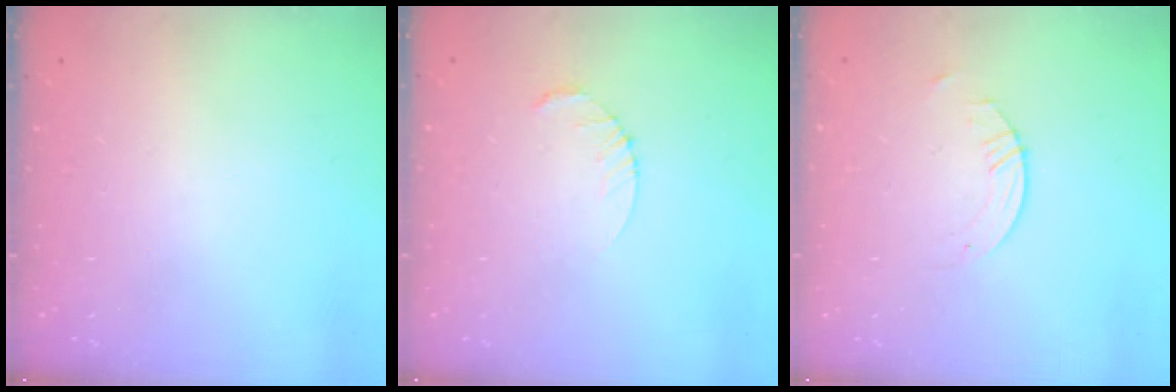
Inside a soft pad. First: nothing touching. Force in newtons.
{"total": 2.5, "press": 2.5, "slide": 0.3}
{"total": 0.8, "press": 0.8, "slide": 0.2}